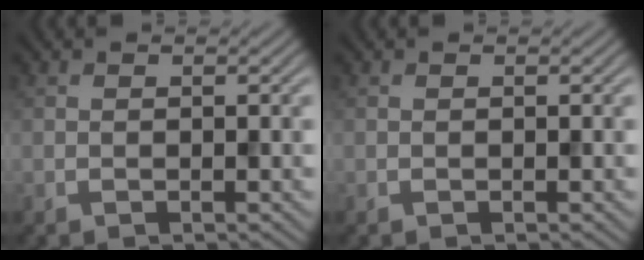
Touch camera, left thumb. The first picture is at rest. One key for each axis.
{"total": 0.0}